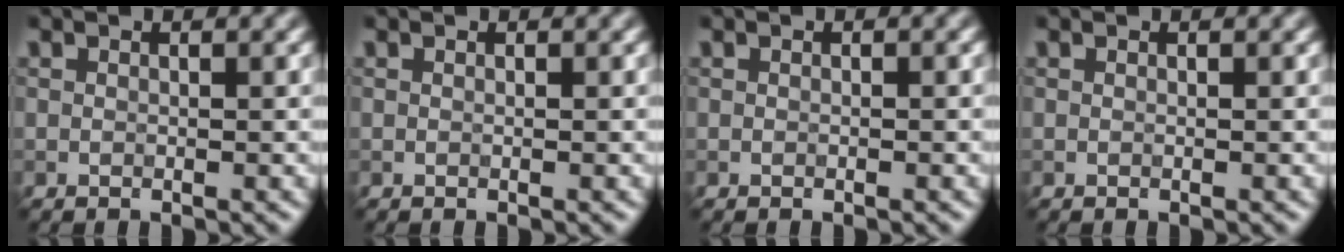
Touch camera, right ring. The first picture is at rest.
{"total": 0.0}
{"total": 0.0}
{"total": 0.0}